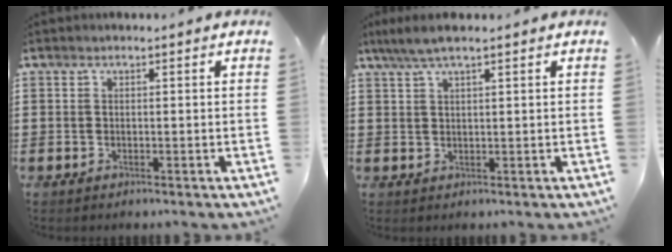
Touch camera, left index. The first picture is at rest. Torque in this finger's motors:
{"motor_torque": [0.20, -0.24, 0.29, 0.10]}